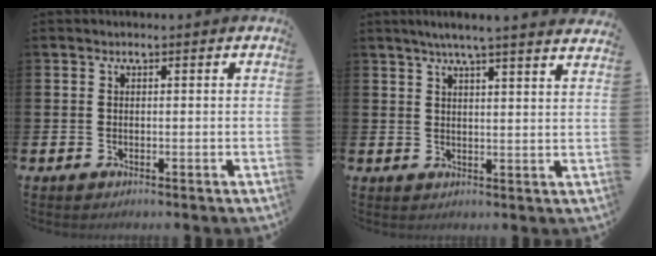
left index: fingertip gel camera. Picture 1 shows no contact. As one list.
[{"total": 4.9, "force": [4.5, -0.8, 1.6], "torque": [-0.042, -0.018, 0.080]}]